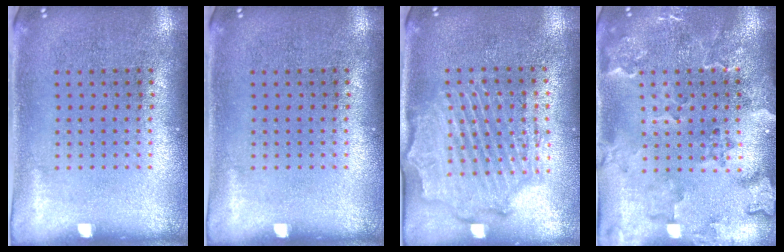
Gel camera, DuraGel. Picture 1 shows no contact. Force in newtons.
{"total": 0.0}
{"total": 2.1, "press": 2.0, "slide": 0.6}
{"total": 2.4, "press": 2.2, "slide": 1.0}